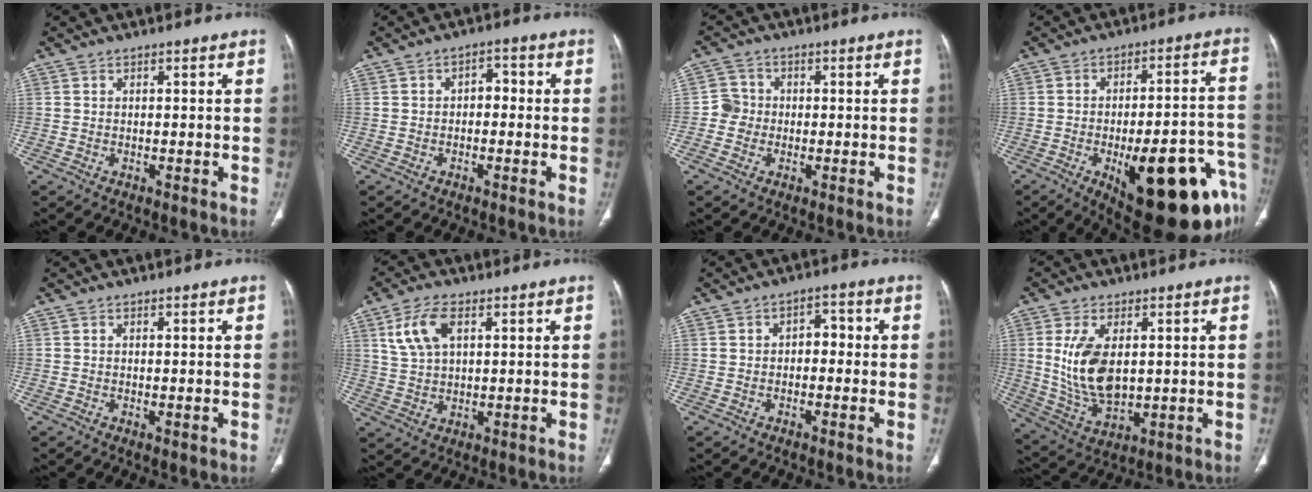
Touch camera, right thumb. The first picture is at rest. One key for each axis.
{"total": 3.2, "fx": -0.3, "fy": 2.2, "fz": 2.3, "tx": -0.019, "ty": 0.016, "tz": -0.013}
{"total": 3.6, "fx": -0.6, "fy": 3.5, "fz": 0.7, "tx": 0.011, "ty": 0.011, "tz": -0.021}
{"total": 25.9, "fx": -11.2, "fy": 8.9, "fz": 21.6, "tx": -0.208, "ty": 0.048, "tz": -0.138}
{"total": 0.7, "fx": -0.1, "fy": 0.2, "fz": 0.7, "tx": -0.016, "ty": -0.004, "tz": -0.001}
{"total": 7.8, "fx": 3.1, "fy": 4.2, "fz": 5.8, "tx": -0.121, "ty": -0.001, "tz": 0.066}
{"total": 3.7, "fx": -0.3, "fy": 2.5, "fz": 2.7, "tx": -0.019, "ty": 0.017, "tz": -0.014}
{"total": 12.0, "fx": 1.7, "fy": 6.6, "fz": 9.9, "tx": -0.186, "ty": -0.015, "tz": 0.049}